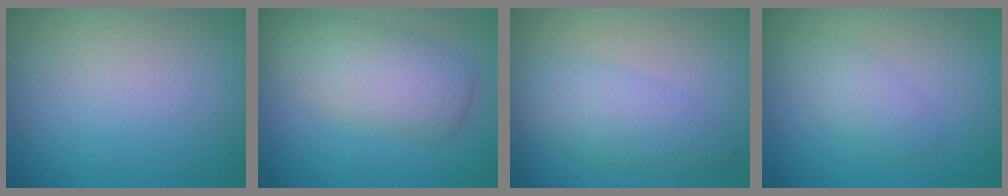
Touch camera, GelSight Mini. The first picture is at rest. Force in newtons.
{"total": 5.3, "press": 5.3, "slide": 0.1}
{"total": 3.5, "press": 3.5, "slide": 0.1}
{"total": 1.9, "press": 1.9, "slide": 0.2}